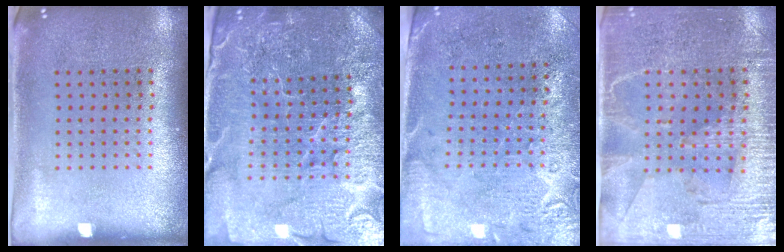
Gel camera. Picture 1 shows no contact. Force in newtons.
{"total": 5.5, "press": 5.1, "slide": 2.1}
{"total": 2.7, "press": 2.4, "slide": 1.2}
{"total": 3.2, "press": 3.0, "slide": 1.3}